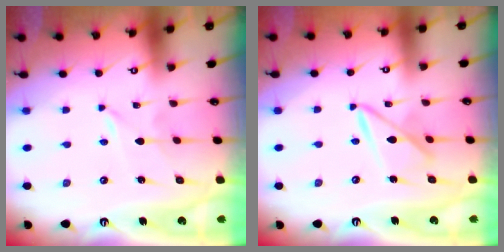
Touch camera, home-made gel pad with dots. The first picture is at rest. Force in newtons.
{"total": 9.1, "press": 9.1, "slide": 0.6}